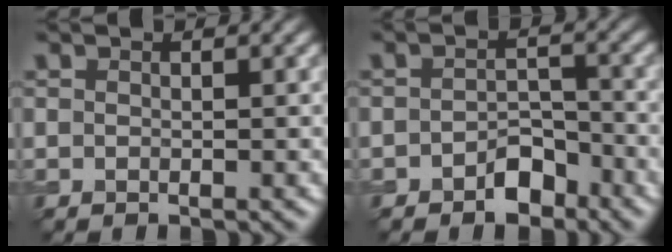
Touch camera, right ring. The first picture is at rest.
{"total": 2.7, "force": [-1.8, 1.5, 1.3], "torque": [-0.017, 0.009, -0.029]}